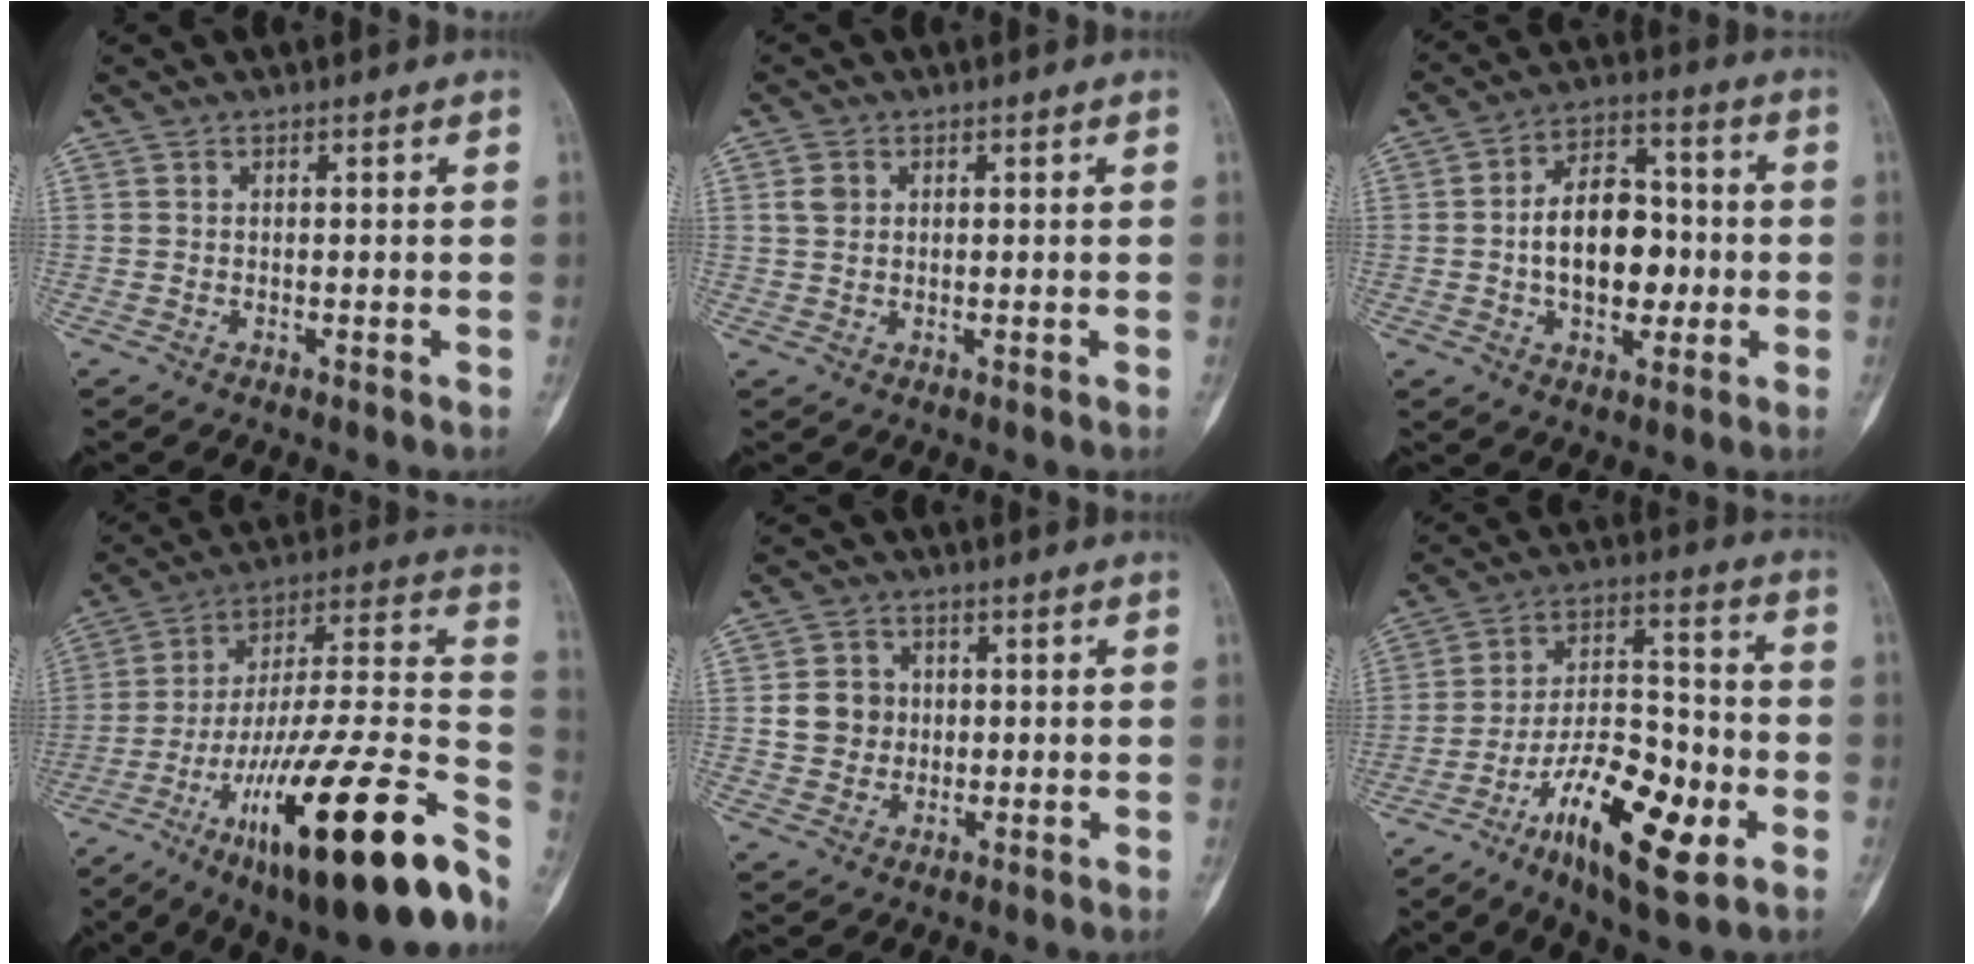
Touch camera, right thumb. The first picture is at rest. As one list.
[{"total": 2.7, "force": [0.8, 2.1, 1.6], "torque": [-0.027, 0.002, 0.018]}, {"total": 13.4, "force": [-1.1, 8.6, 10.2], "torque": [-0.129, 0.029, -0.020]}, {"total": 34.5, "force": [-16.8, 8.2, 29.1], "torque": [-0.370, 0.070, -0.258]}, {"total": 6.2, "force": [0.4, 5.7, 2.4], "torque": [-0.016, 0.003, 0.005]}, {"total": 18.3, "force": [-8.0, 6.7, 15.1], "torque": [-0.244, 0.047, -0.132]}]